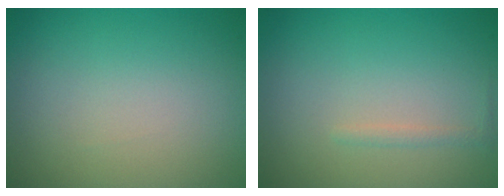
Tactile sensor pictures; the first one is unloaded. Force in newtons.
{"total": 0.7, "press": 0.7, "slide": 0.0}